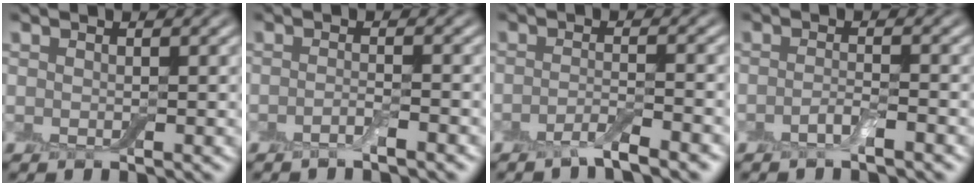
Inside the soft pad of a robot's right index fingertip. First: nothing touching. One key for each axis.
{"total": 1.4, "fx": -0.9, "fy": 0.2, "fz": 1.1, "tx": -0.020, "ty": 0.000, "tz": -0.022}
{"total": 2.9, "fx": -2.0, "fy": 0.5, "fz": 2.1, "tx": -0.034, "ty": -0.001, "tz": -0.048}
{"total": 1.7, "fx": -1.0, "fy": 0.3, "fz": 1.3, "tx": -0.026, "ty": 0.001, "tz": -0.024}